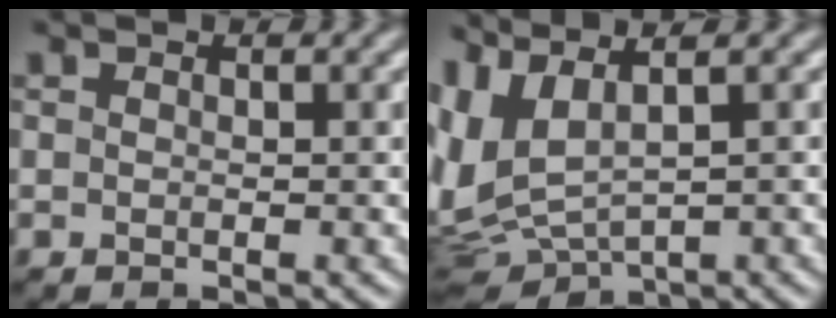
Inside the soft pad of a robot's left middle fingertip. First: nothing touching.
{"total": 7.0, "force": [1.2, 3.4, 6.0], "torque": [-0.149, -0.008, 0.041]}